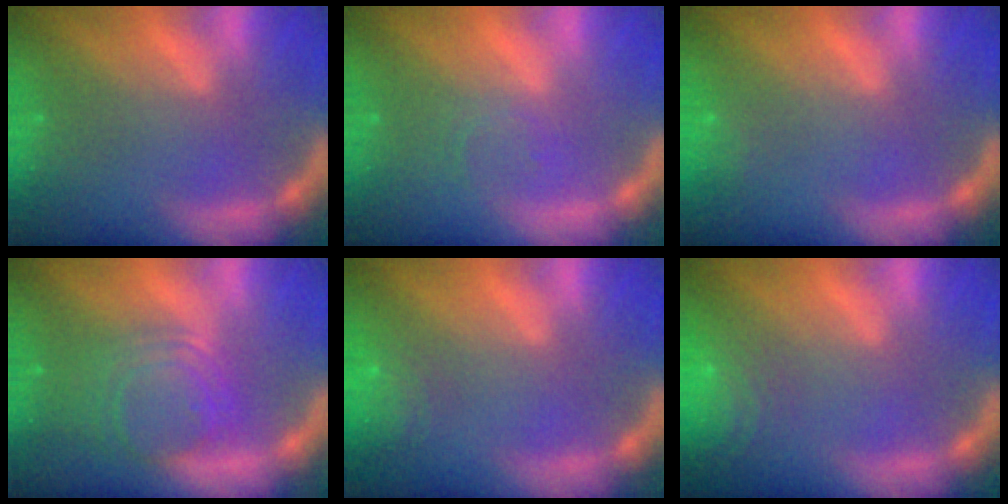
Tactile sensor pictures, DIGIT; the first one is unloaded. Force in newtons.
{"total": 1.5}
{"total": 1.4}
{"total": 7.1}
{"total": 4.5}
{"total": 8.5}